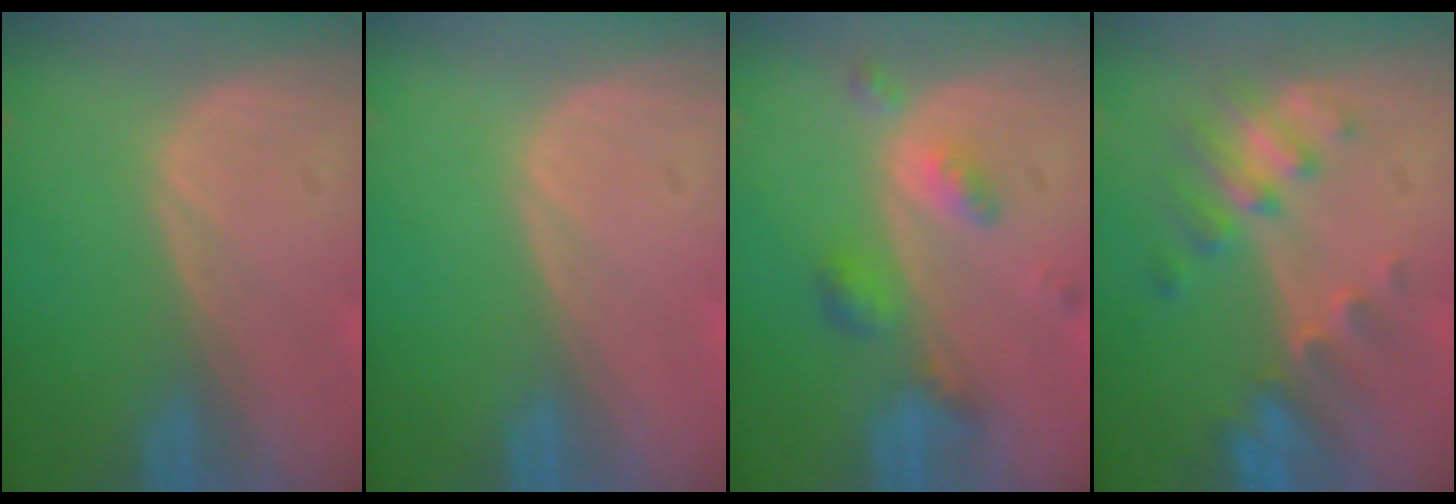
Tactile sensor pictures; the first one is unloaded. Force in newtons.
{"total": 0.0}
{"total": 5.2, "press": 4.6, "slide": 2.6}
{"total": 7.9, "press": 6.9, "slide": 3.7}